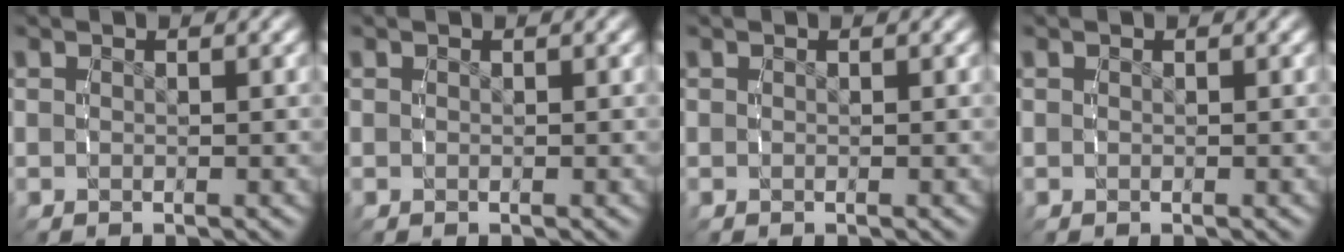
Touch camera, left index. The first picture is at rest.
{"total": 0.0}
{"total": 0.0}
{"total": 0.0}